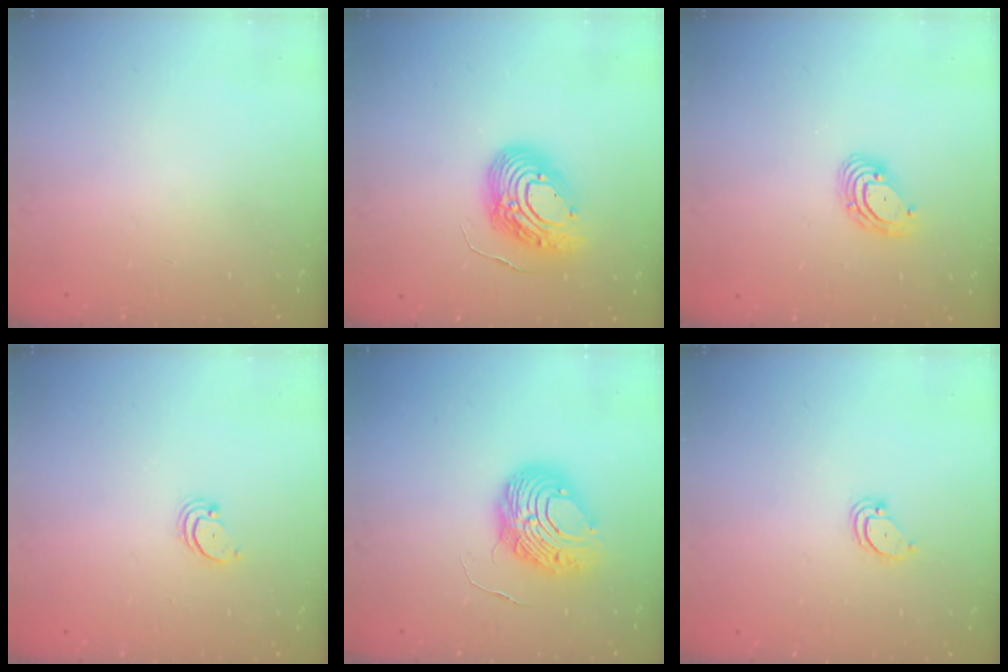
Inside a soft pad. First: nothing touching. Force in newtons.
{"total": 15.0, "press": 14.9, "slide": 1.9}
{"total": 5.8, "press": 5.7, "slide": 0.8}
{"total": 2.2, "press": 2.2, "slide": 0.2}
{"total": 9.7, "press": 9.6, "slide": 1.1}
{"total": 3.0, "press": 3.0, "slide": 0.2}